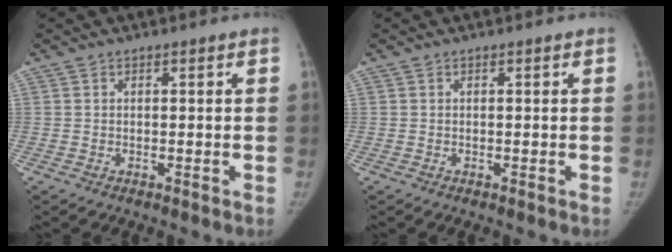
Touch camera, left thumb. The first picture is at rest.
{"total": 0.0}